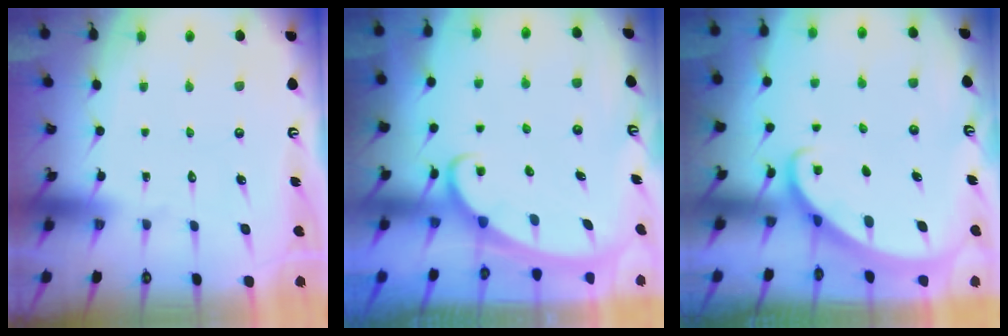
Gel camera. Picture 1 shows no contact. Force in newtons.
{"total": 2.3, "press": 2.3, "slide": 0.2}
{"total": 1.9, "press": 1.9, "slide": 0.0}